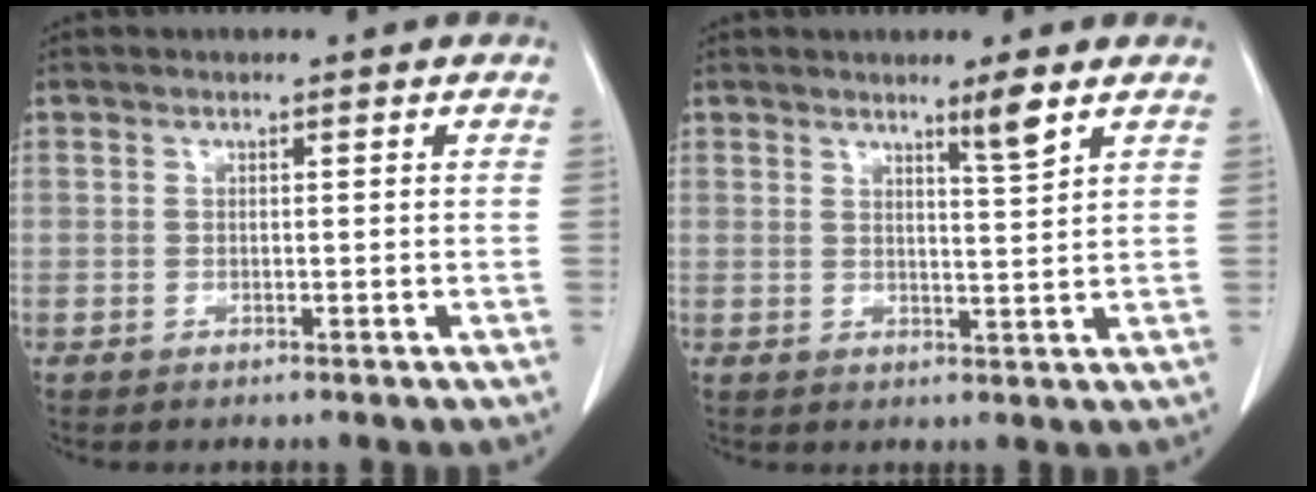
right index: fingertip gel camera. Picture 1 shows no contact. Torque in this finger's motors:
{"motor_torque": [0.08, 0.11, 0.07, 0.02]}